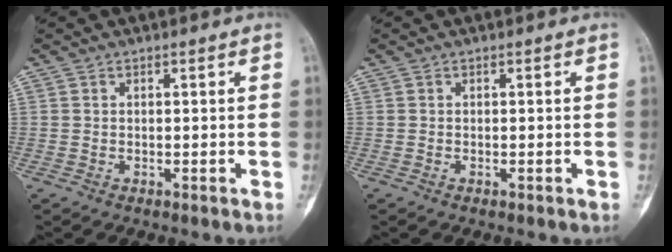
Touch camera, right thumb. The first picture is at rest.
{"total": 0.0}